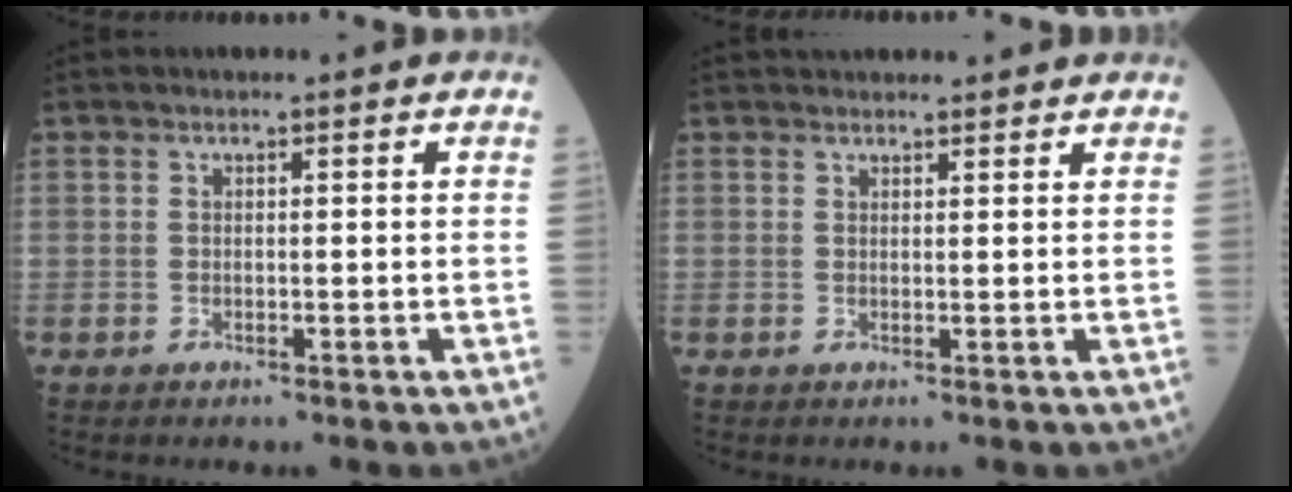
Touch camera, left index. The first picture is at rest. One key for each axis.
{"total": 5.8, "fx": 5.5, "fy": 1.3, "fz": 1.3, "tx": -0.008, "ty": 0.032, "tz": 0.066}